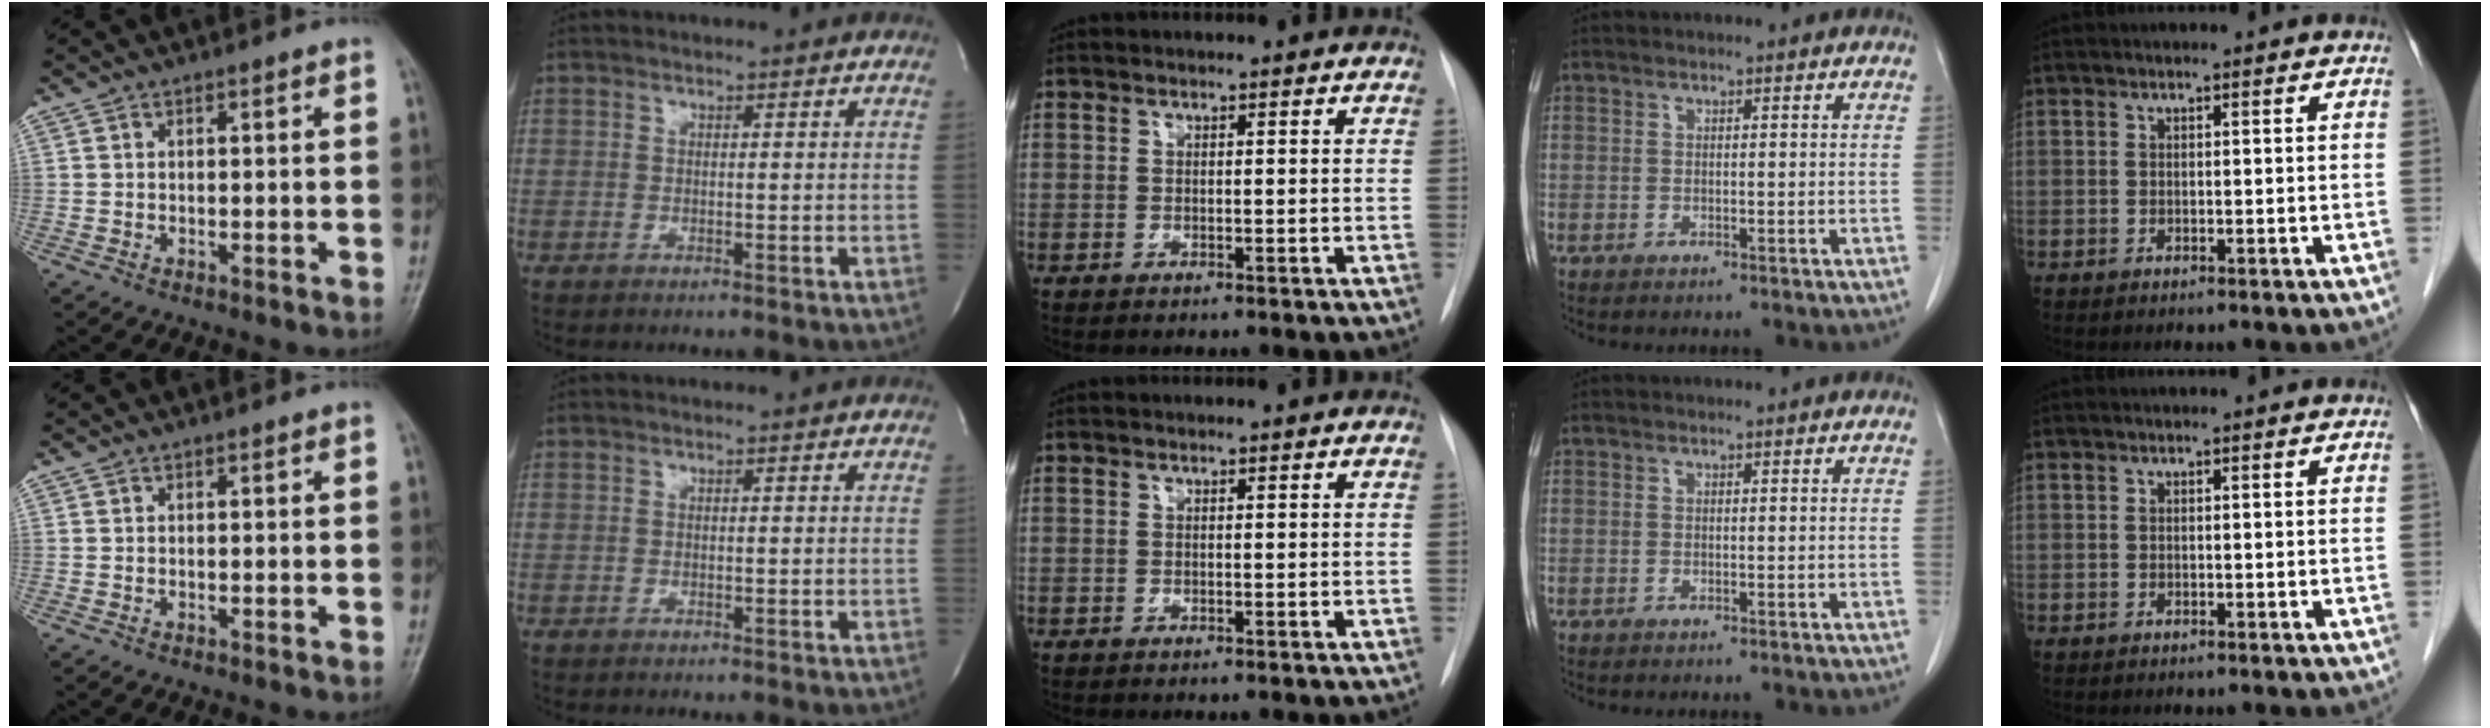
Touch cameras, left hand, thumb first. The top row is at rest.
{}